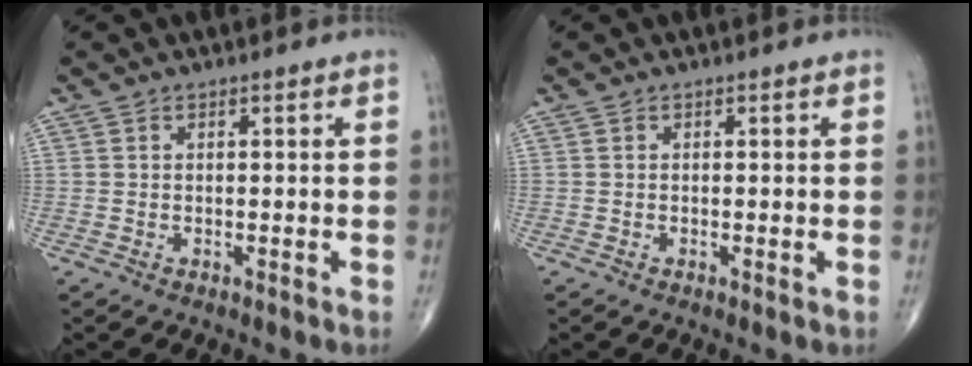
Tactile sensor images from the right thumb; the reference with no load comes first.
{"total": 0.0}